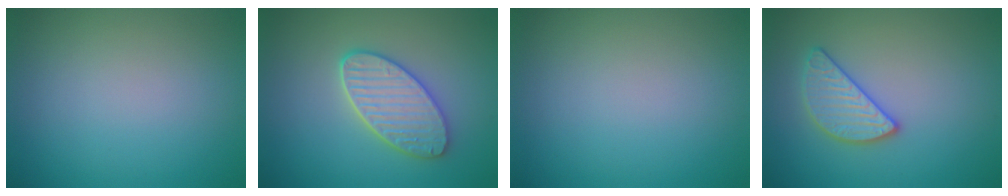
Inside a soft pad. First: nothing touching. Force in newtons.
{"total": 4.7, "press": 4.2, "slide": 2.1}
{"total": 0.0}
{"total": 2.7, "press": 2.7, "slide": 0.1}